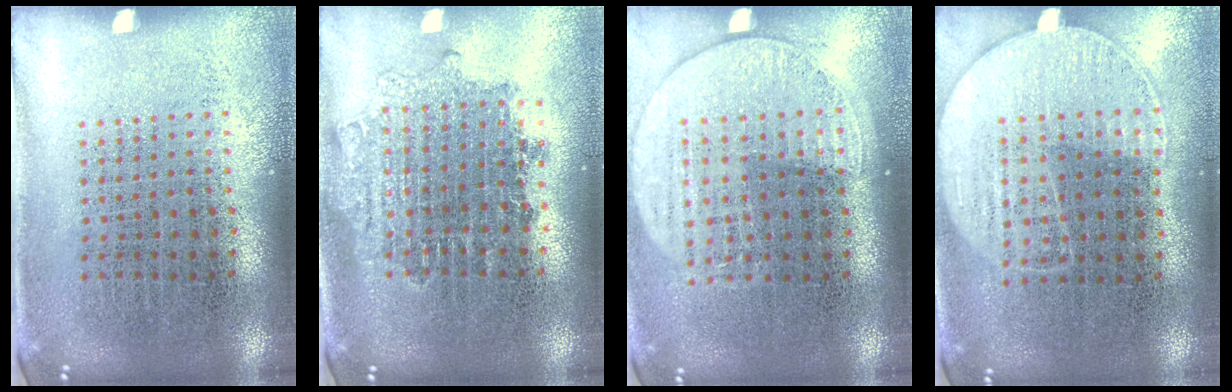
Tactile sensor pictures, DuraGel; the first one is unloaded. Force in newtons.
{"total": 1.7, "press": 1.4, "slide": 1.0}
{"total": 1.4, "press": 1.3, "slide": 0.5}
{"total": 1.2, "press": 1.0, "slide": 0.6}